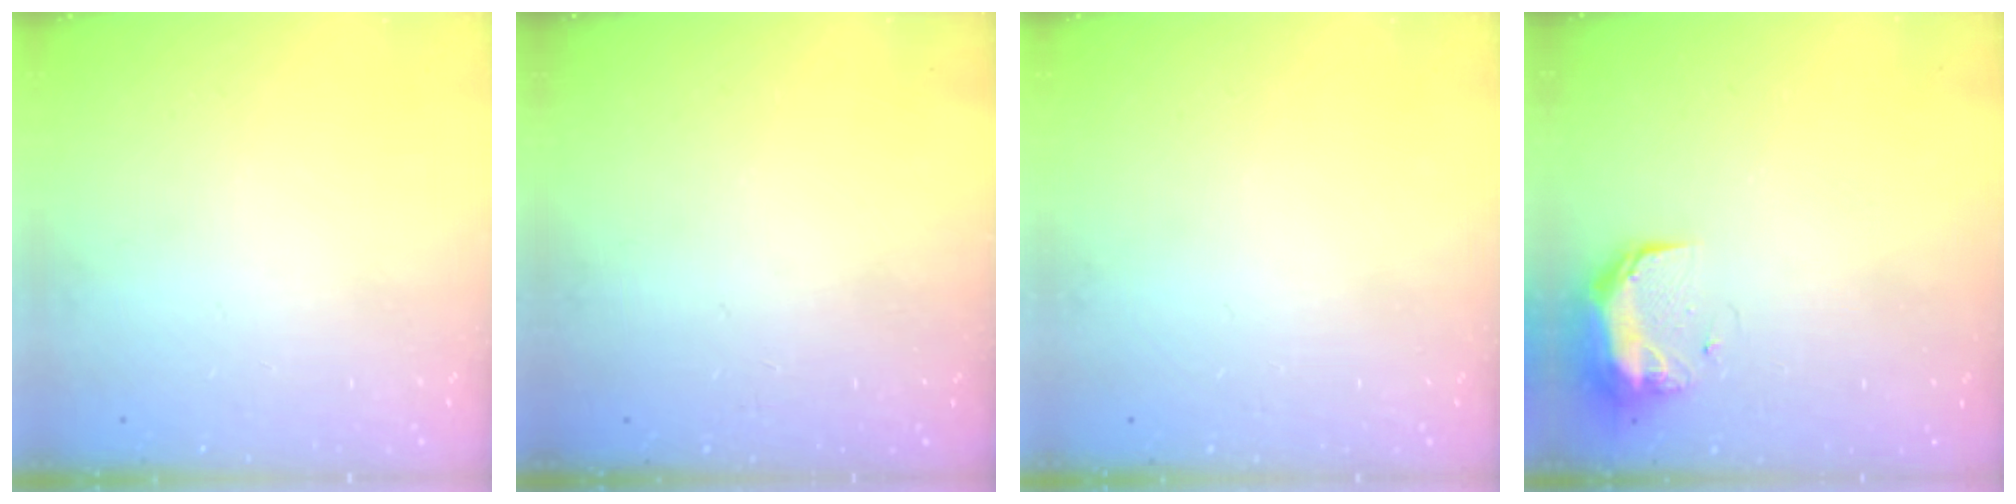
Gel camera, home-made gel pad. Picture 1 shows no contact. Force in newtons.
{"total": 0.0}
{"total": 0.0}
{"total": 9.1, "press": 9.0, "slide": 0.9}